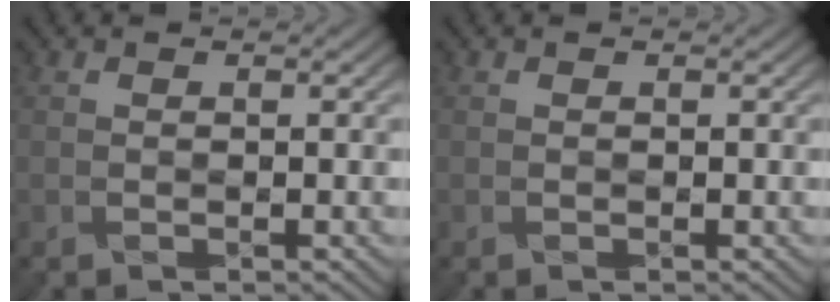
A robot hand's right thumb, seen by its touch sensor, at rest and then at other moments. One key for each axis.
{"total": 0.0}